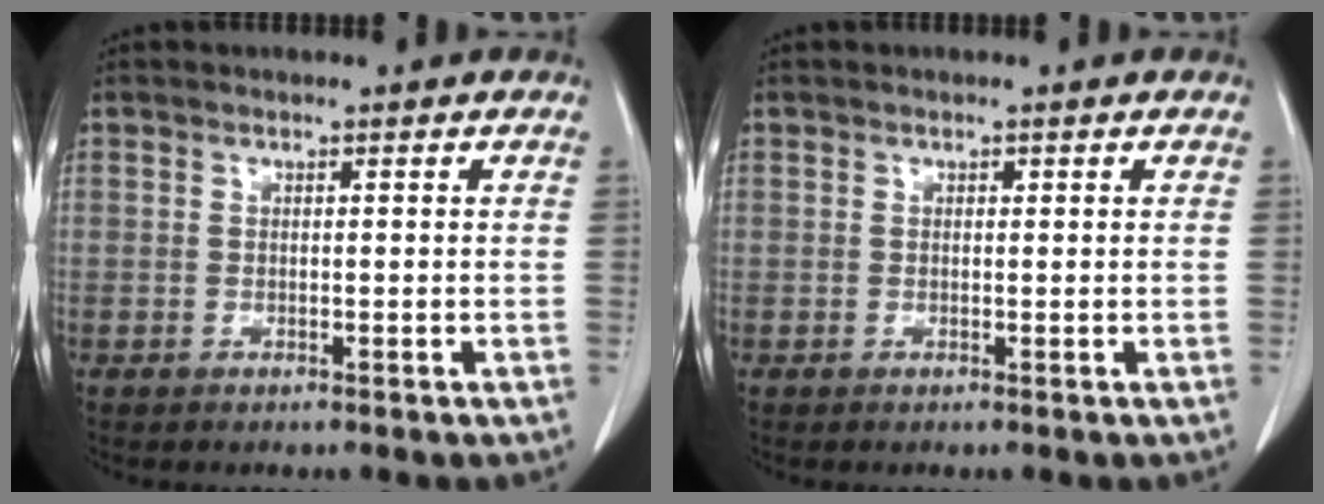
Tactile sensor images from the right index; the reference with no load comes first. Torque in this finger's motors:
{"motor_torque": [0.15, -0.09, -0.01, 0.01]}